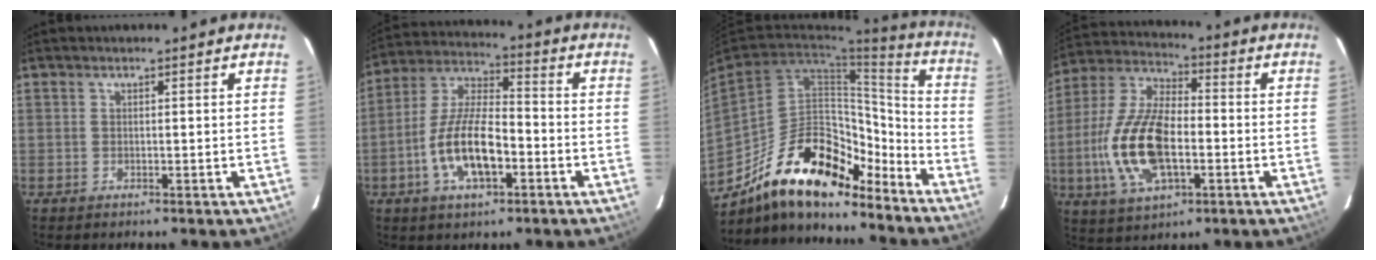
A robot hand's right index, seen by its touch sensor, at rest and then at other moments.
{"total": 13.1, "force": [-4.5, 5.2, 11.1], "torque": [-0.229, 0.004, -0.083]}
{"total": 23.8, "force": [-17.4, 9.4, 13.2], "torque": [-0.234, 0.025, -0.272]}
{"total": 17.3, "force": [-3.7, 8.2, 14.8], "torque": [-0.319, -0.001, -0.068]}